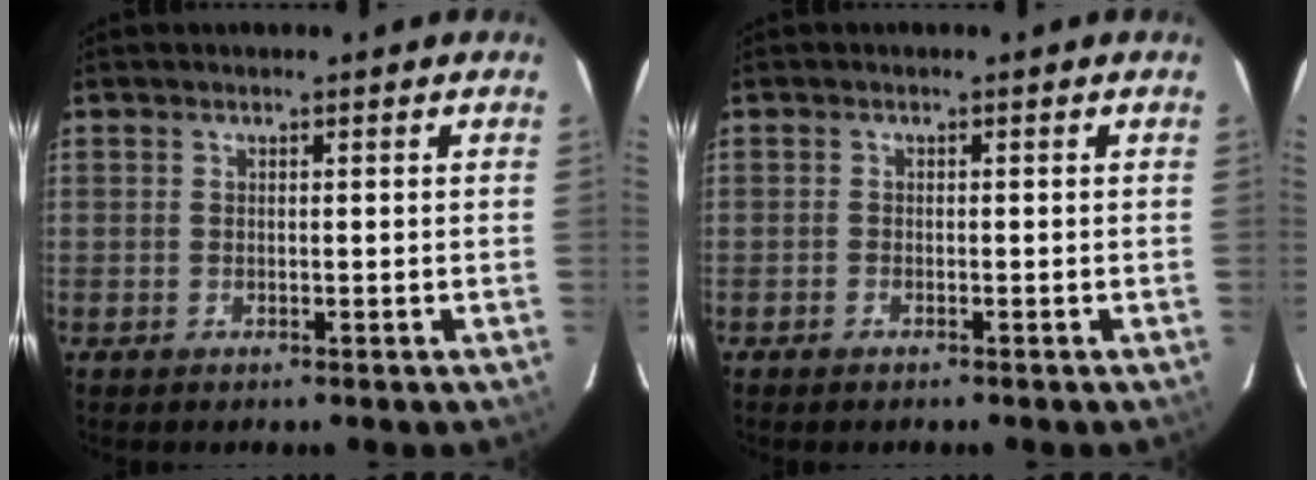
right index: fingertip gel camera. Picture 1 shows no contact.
{"total": 0.8, "force": [-0.6, 0.3, 0.3], "torque": [-0.007, 0.001, -0.014]}